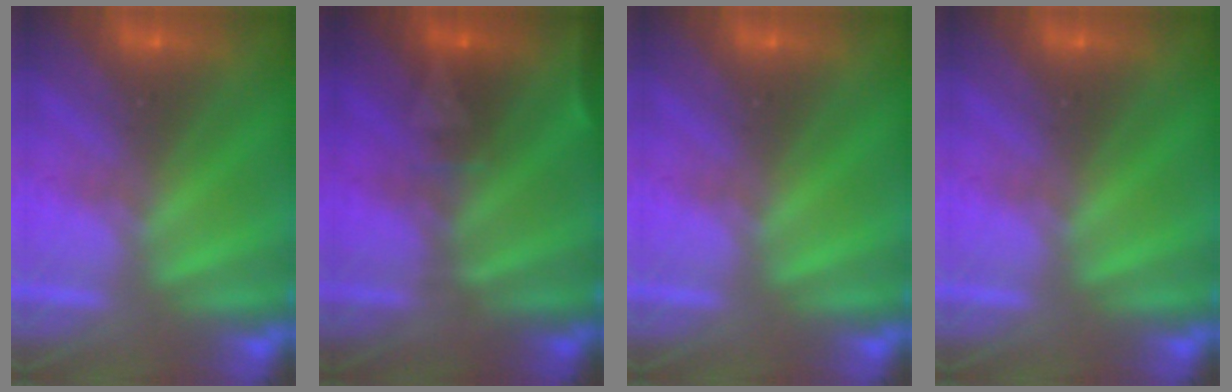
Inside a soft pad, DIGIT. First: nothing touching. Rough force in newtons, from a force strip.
{"total": 2.9}
{"total": 0.0}
{"total": 0.0}